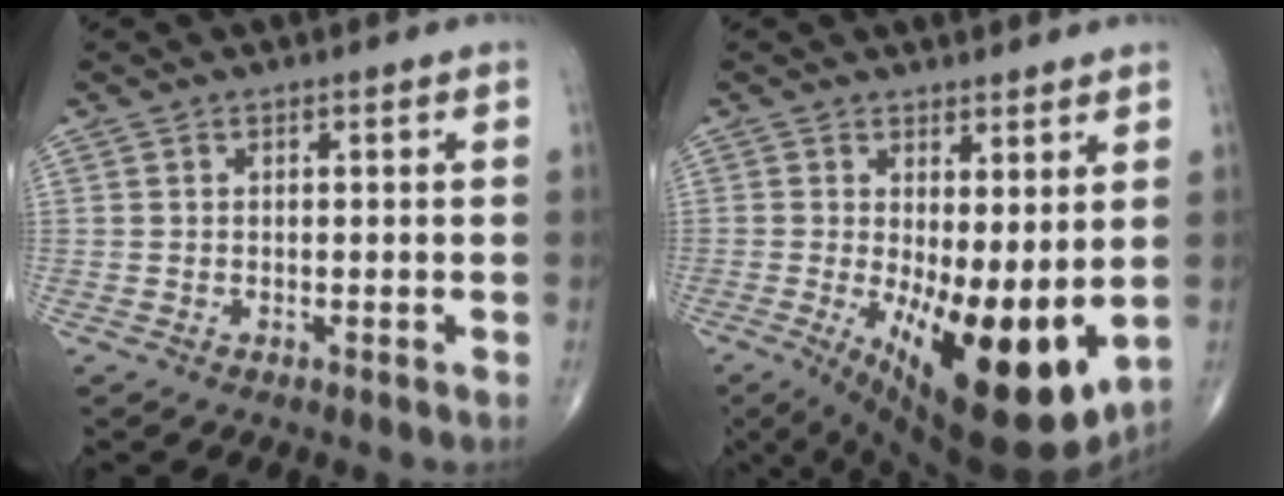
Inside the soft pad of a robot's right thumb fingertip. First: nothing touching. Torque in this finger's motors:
{"motor_torque": [2.09, 2.91, 1.03, -0.91, 0.52]}